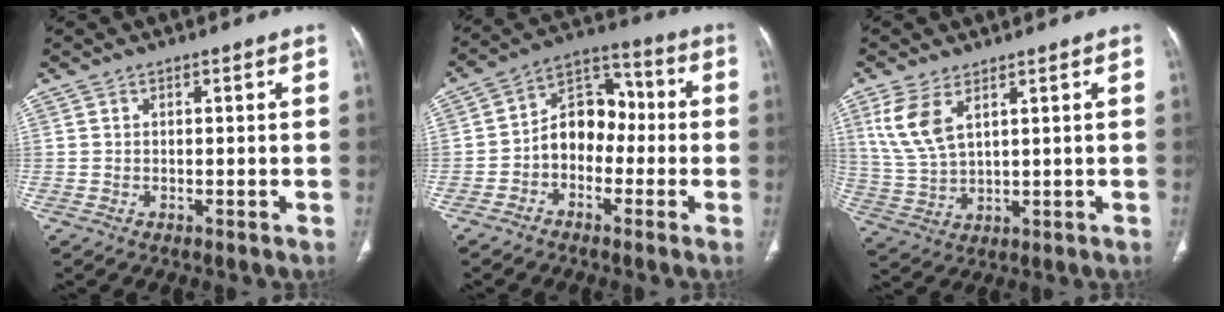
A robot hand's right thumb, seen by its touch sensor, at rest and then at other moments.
{"total": 9.6, "force": [-1.4, 7.7, 5.5], "torque": [-0.056, 0.046, -0.042]}
{"total": 8.2, "force": [3.9, 3.9, 6.0], "torque": [-0.134, -0.011, 0.091]}